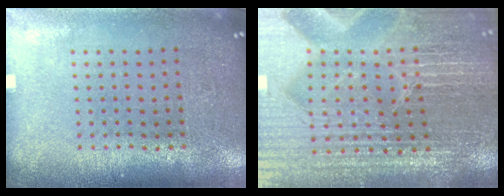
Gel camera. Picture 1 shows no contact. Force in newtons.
{"total": 5.4, "press": 5.1, "slide": 1.9}